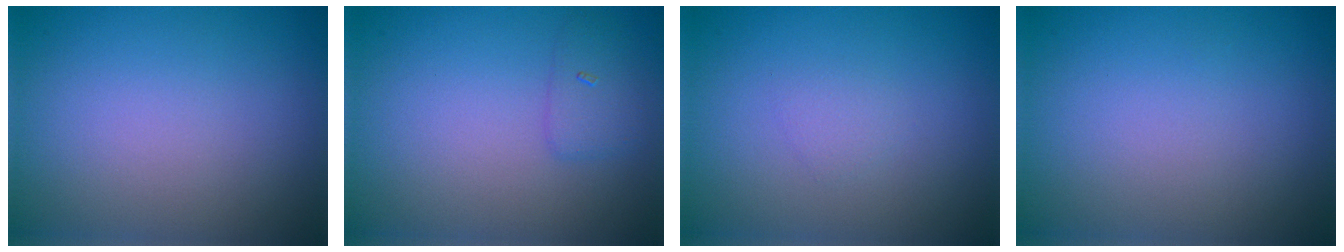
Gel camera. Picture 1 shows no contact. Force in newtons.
{"total": 1.6, "press": 1.6, "slide": 0.0}
{"total": 0.8, "press": 0.8, "slide": 0.1}
{"total": 0.0}